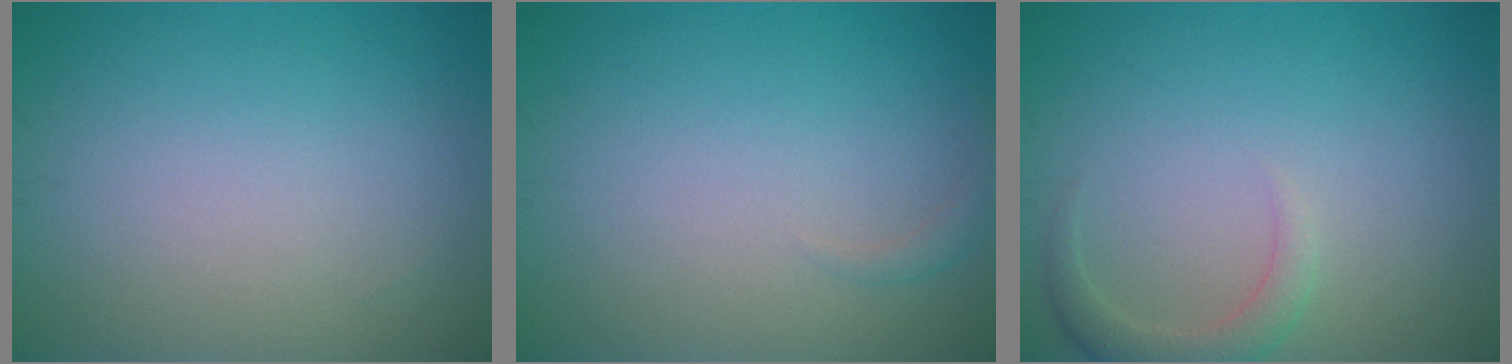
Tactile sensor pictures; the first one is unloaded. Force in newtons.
{"total": 0.9, "press": 0.9, "slide": 0.1}
{"total": 2.2, "press": 2.2, "slide": 0.3}